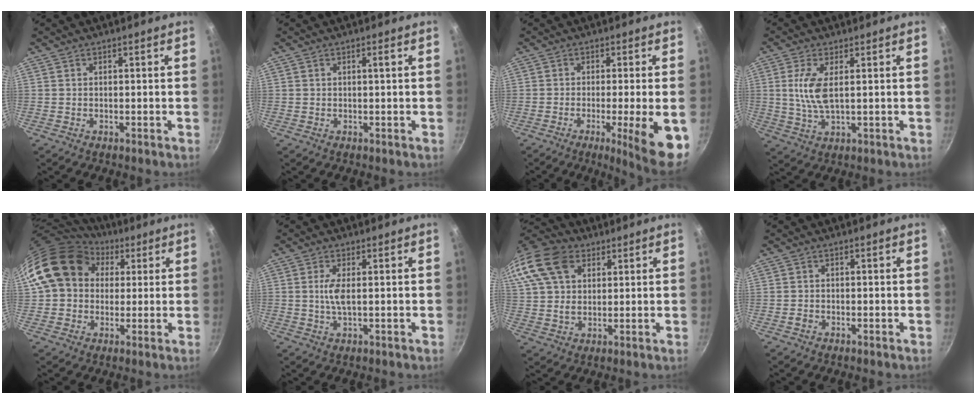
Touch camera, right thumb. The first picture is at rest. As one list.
[{"total": 0.8, "force": [0.2, 0.0, 0.8], "torque": [-0.013, 0.001, 0.005]}, {"total": 10.4, "force": [-3.1, 1.0, 9.9], "torque": [-0.137, 0.001, -0.041]}, {"total": 6.8, "force": [1.1, 2.5, 6.2], "torque": [-0.133, -0.004, 0.025]}, {"total": 16.1, "force": [5.3, 12.9, 8.0], "torque": [-0.118, 0.019, 0.084]}, {"total": 3.7, "force": [0.3, 1.1, 3.5], "torque": [-0.080, 0.000, 0.006]}, {"total": 20.6, "force": [8.8, 14.2, 12.0], "torque": [-0.274, 0.028, 0.159]}, {"total": 0.9, "force": [-0.5, 0.6, 0.4], "torque": [-0.012, 0.003, -0.013]}]